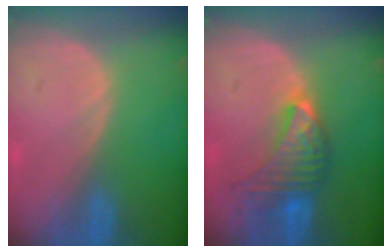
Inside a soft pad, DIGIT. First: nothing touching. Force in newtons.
{"total": 7.0, "press": 7.0, "slide": 0.6}